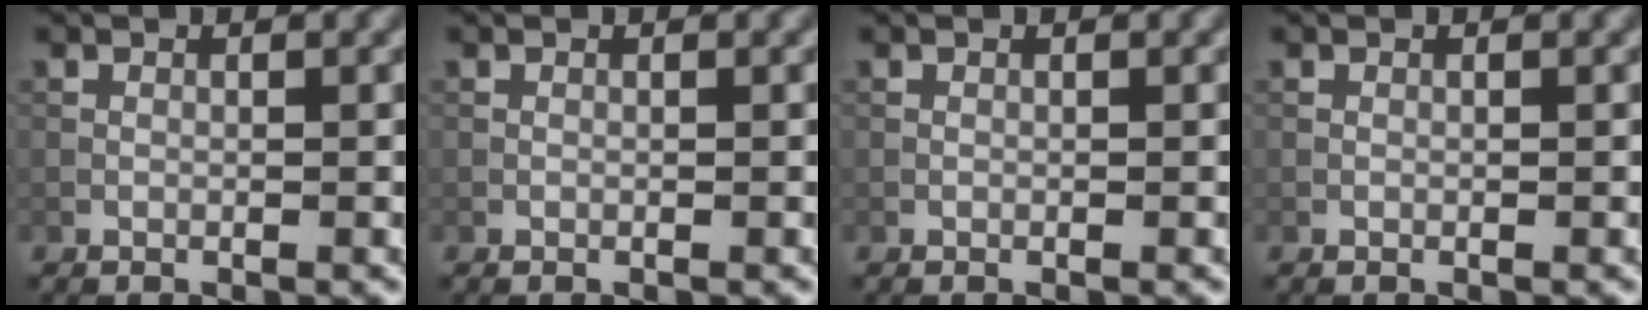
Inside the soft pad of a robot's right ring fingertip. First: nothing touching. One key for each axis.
{"total": 0.0}
{"total": 0.0}
{"total": 0.0}